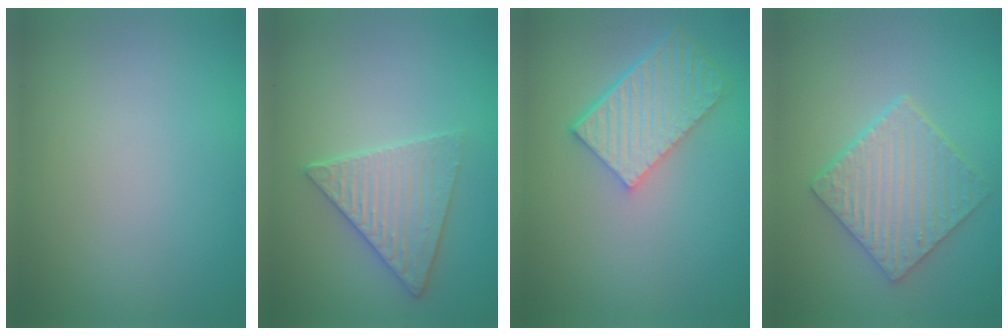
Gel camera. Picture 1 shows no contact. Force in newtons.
{"total": 3.4, "press": 3.4, "slide": 0.2}
{"total": 5.9, "press": 4.3, "slide": 4.0}
{"total": 4.7, "press": 4.0, "slide": 2.4}